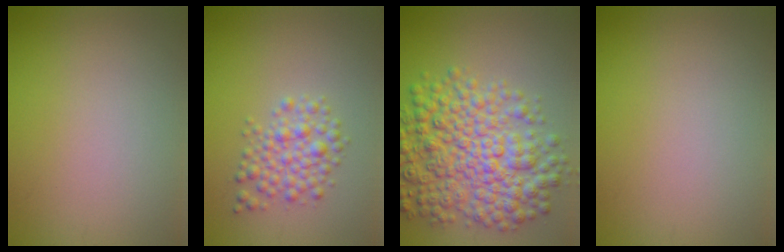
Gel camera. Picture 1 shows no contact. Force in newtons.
{"total": 3.0, "press": 3.0, "slide": 0.1}
{"total": 8.9, "press": 8.9, "slide": 0.1}
{"total": 0.0}